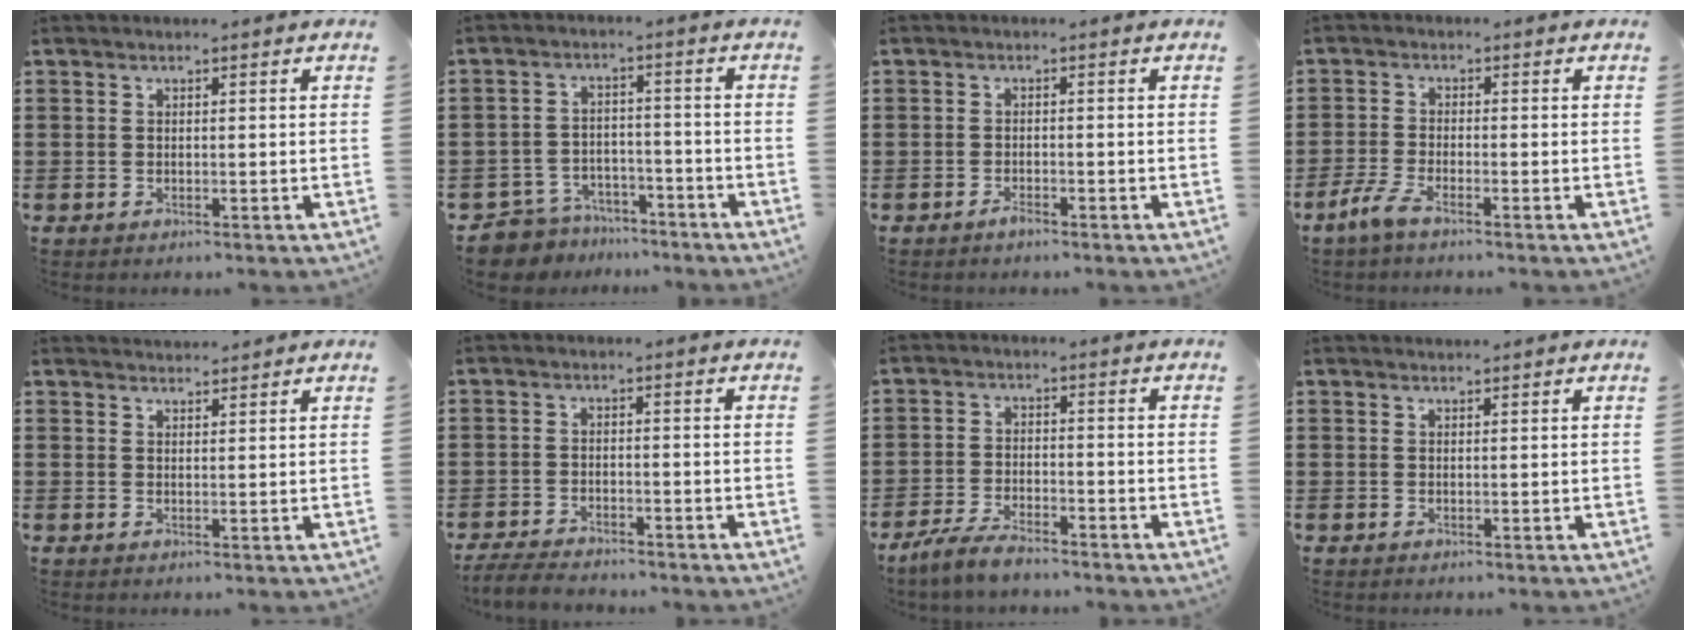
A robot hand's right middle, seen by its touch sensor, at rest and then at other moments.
{"total": 6.1, "force": [-6.0, 1.3, 0.1], "torque": [-0.024, 0.006, -0.127]}
{"total": 1.4, "force": [-1.2, 0.4, 0.7], "torque": [-0.016, -0.004, -0.021]}
{"total": 3.7, "force": [-2.7, 0.8, 2.4], "torque": [-0.067, -0.007, -0.058]}
{"total": 1.7, "force": [1.7, 0.3, -0.1], "torque": [-0.002, 0.003, 0.033]}
{"total": 3.5, "force": [-3.4, 0.7, 0.6], "torque": [-0.019, 0.000, -0.073]}
{"total": 4.7, "force": [-4.1, 1.0, 2.0], "torque": [-0.047, 0.000, -0.084]}
{"total": 0.6, "force": [0.6, 0.1, 0.0], "torque": [-0.002, 0.000, 0.012]}